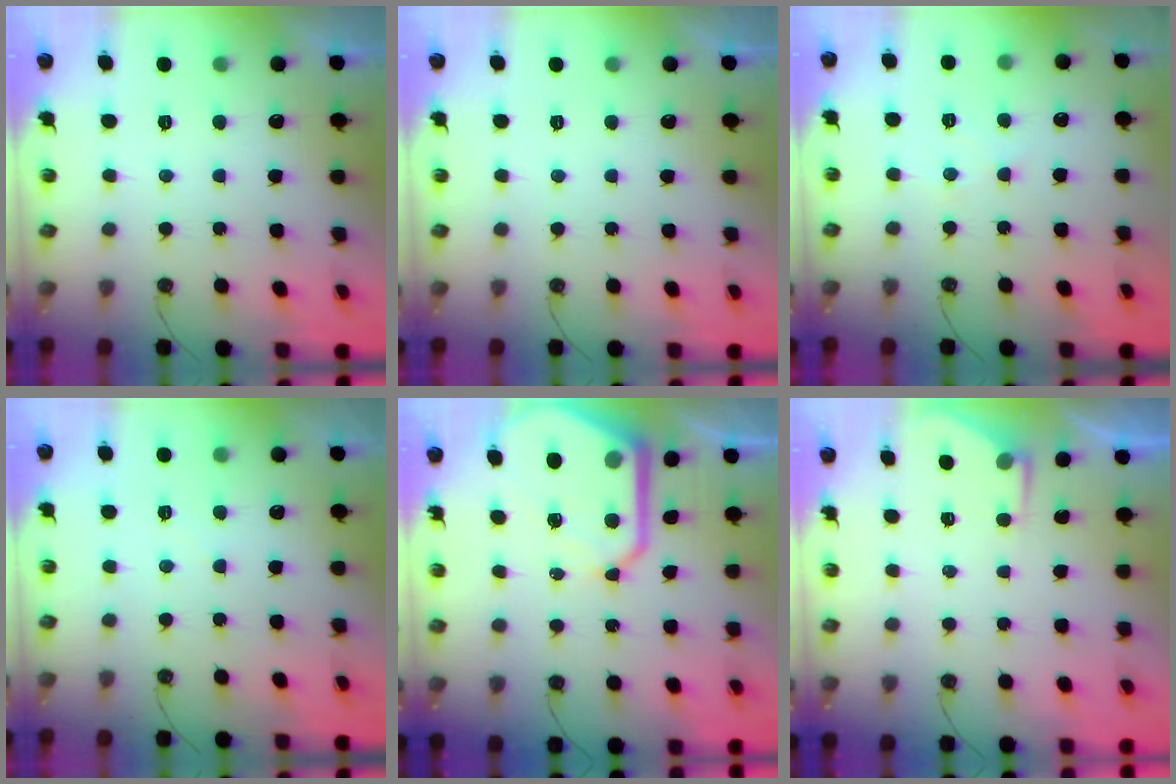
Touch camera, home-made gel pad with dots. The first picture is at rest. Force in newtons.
{"total": 0.0}
{"total": 4.6, "press": 4.6, "slide": 0.6}
{"total": 2.3, "press": 2.3, "slide": 0.3}
{"total": 15.0, "press": 14.9, "slide": 1.4}
{"total": 2.9, "press": 2.9, "slide": 0.5}